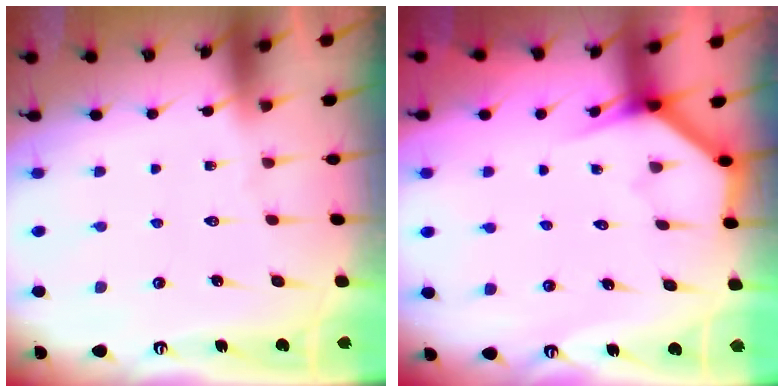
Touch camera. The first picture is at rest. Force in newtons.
{"total": 3.8, "press": 3.8, "slide": 0.3}